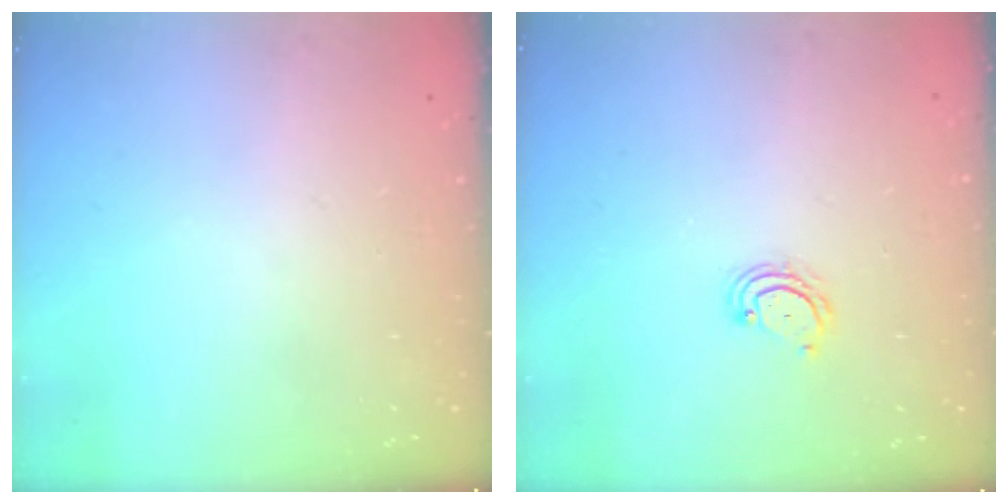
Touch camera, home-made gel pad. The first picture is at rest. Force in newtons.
{"total": 4.1, "press": 4.1, "slide": 0.6}